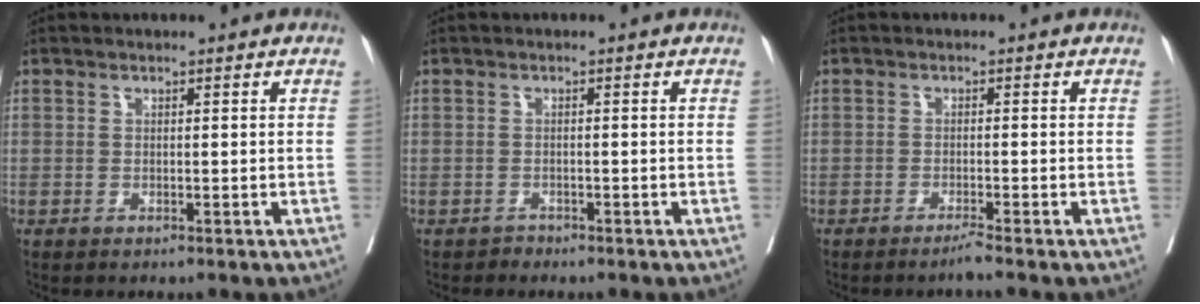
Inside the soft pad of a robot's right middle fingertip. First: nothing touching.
{"total": 0.7, "force": [-0.6, 0.2, -0.2], "torque": [0.002, -0.001, -0.013]}
{"total": 1.4, "force": [-1.1, -0.4, 0.7], "torque": [-0.010, 0.000, -0.022]}